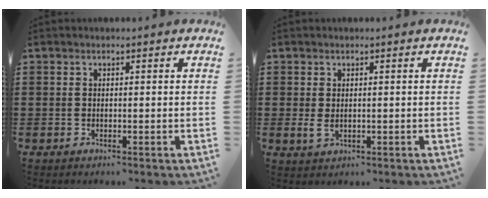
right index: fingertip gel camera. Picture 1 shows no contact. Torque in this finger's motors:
{"motor_torque": [1.21, 0.93, 0.13, 0.03]}